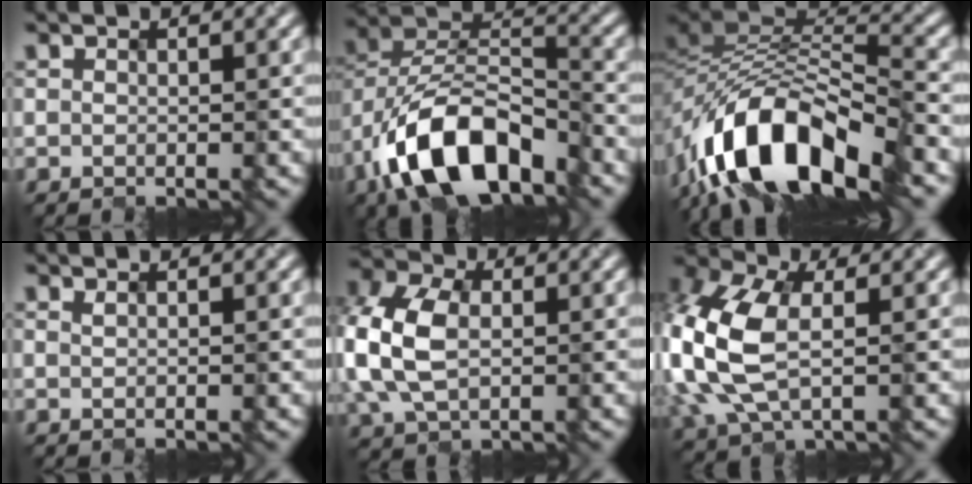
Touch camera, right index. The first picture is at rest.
{"total": 10.6, "force": [-7.3, 4.3, 6.3], "torque": [-0.138, 0.005, -0.118]}
{"total": 13.6, "force": [-9.6, 5.3, 8.0], "torque": [-0.162, -0.004, -0.157]}
{"total": 0.6, "force": [-0.5, -0.3, -0.3], "torque": [0.001, -0.008, 0.000]}
{"total": 6.8, "force": [-1.4, 4.7, 4.8], "torque": [-0.158, -0.001, -0.008]}
{"total": 9.1, "force": [-0.9, 5.9, 6.9], "torque": [-0.226, -0.014, 0.010]}